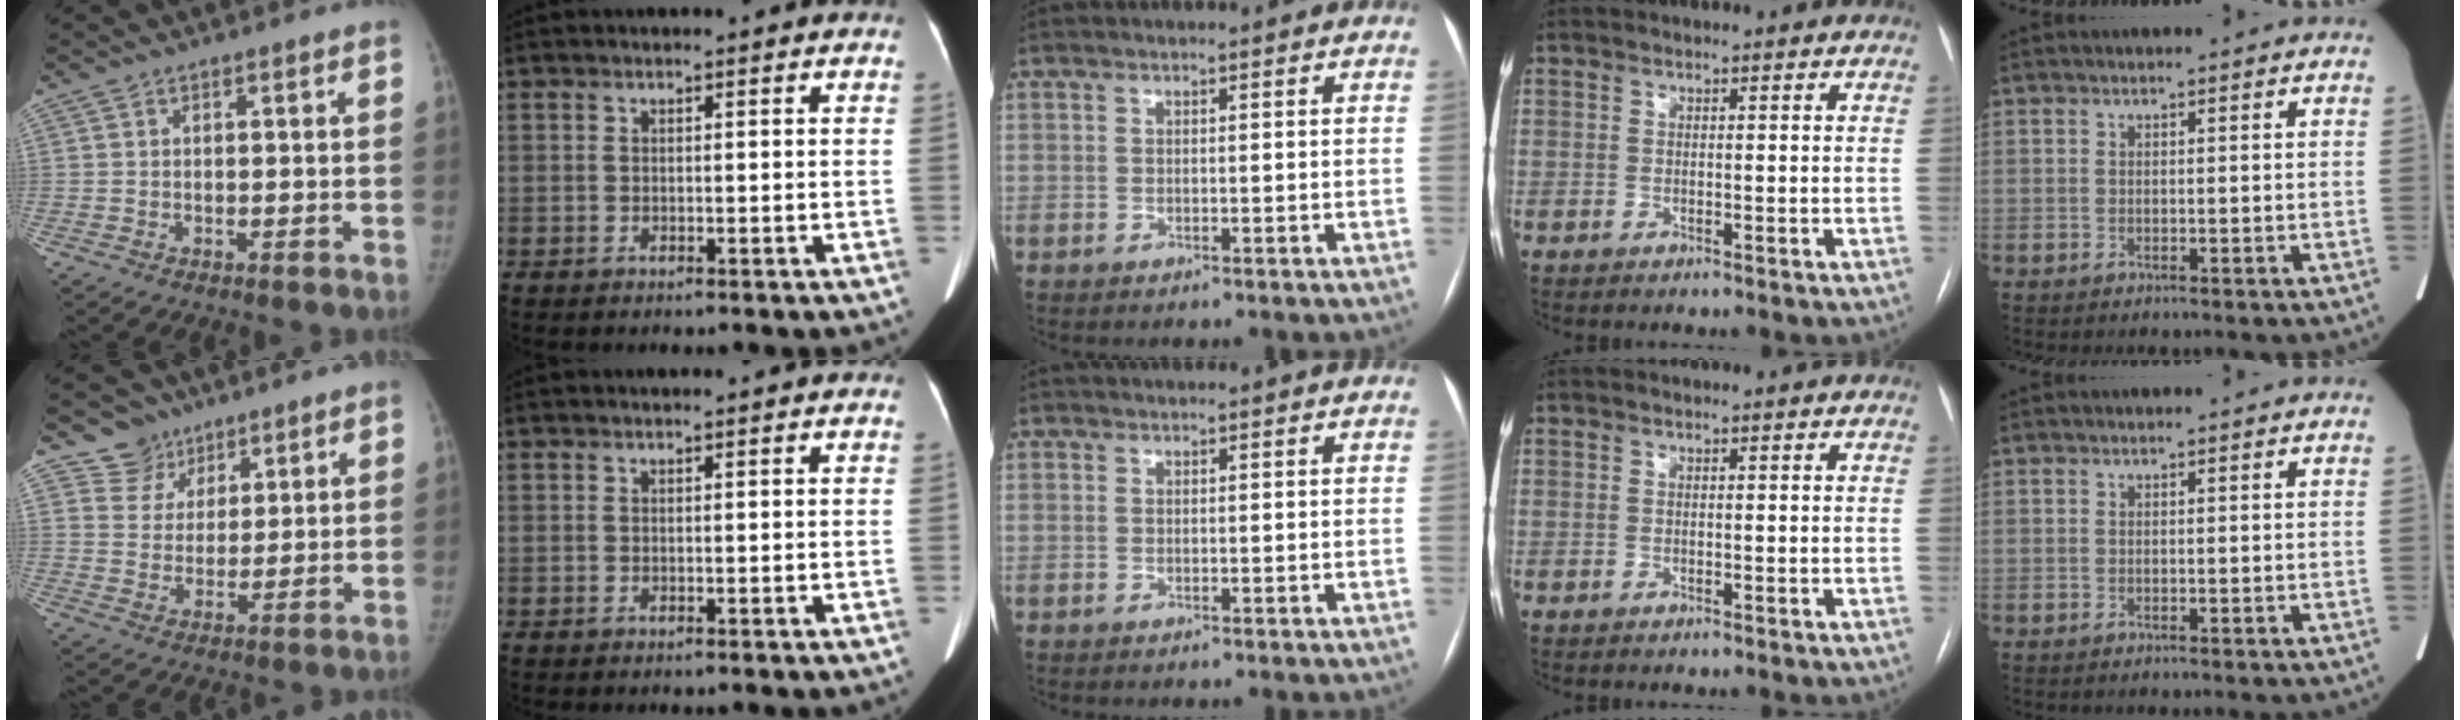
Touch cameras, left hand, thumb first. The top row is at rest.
{"thumb": {"total": 6.5, "force": [4.6, 4.6, -0.4], "torque": [0.042, -0.039, 0.082]}}